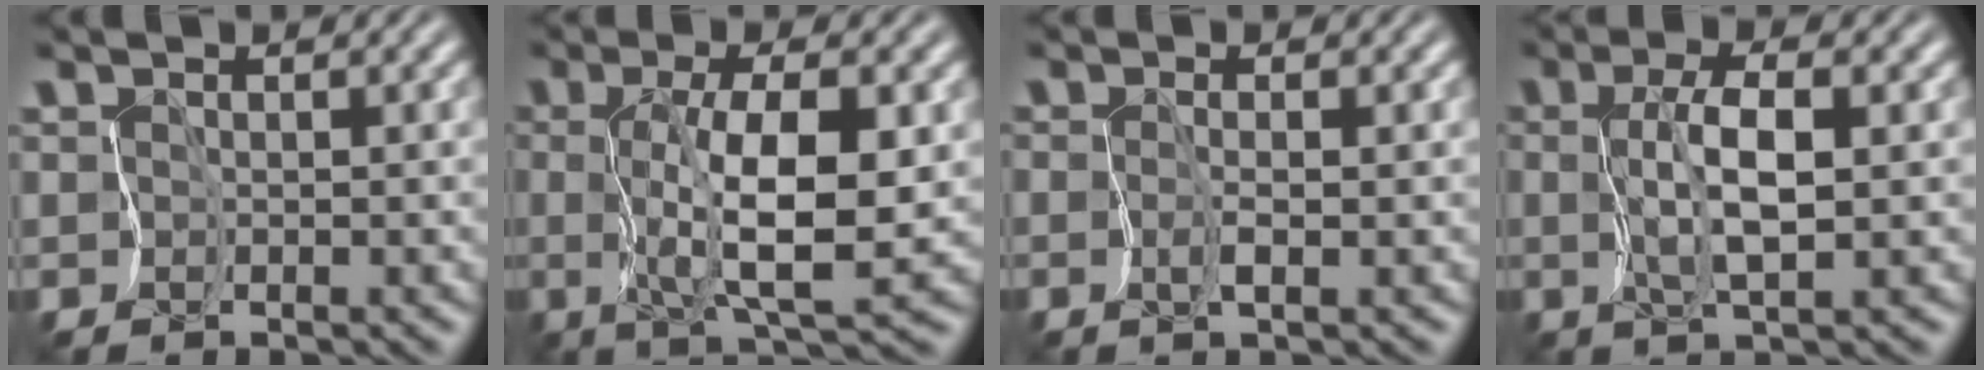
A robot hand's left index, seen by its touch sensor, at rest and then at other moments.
{"total": 6.8, "force": [0.0, 1.3, 6.6], "torque": [-0.117, -0.005, 0.002]}
{"total": 0.9, "force": [-0.4, -0.1, 0.8], "torque": [-0.024, -0.003, -0.007]}
{"total": 3.4, "force": [0.2, 0.4, 3.4], "torque": [-0.072, 0.002, 0.007]}